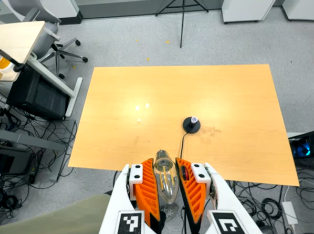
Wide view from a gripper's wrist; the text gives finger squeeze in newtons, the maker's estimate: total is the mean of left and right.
{"total": 18.8, "left": 19.9, "right": 17.7}